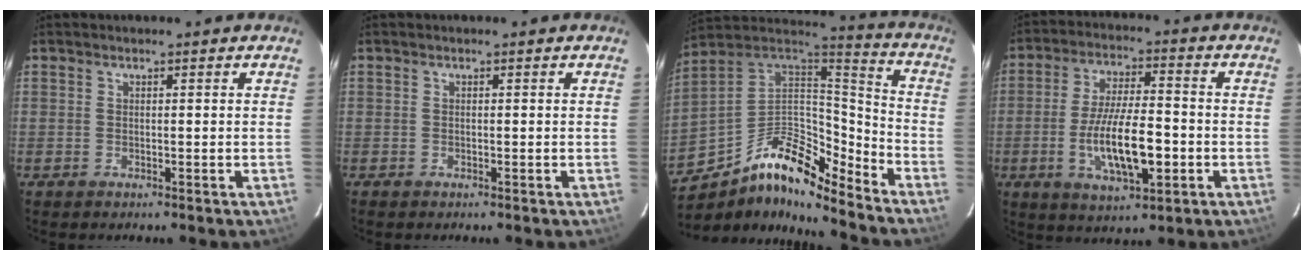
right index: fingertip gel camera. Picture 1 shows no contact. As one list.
[{"total": 0.0}, {"total": 17.2, "force": [-11.4, 6.2, 11.2], "torque": [-0.212, 0.008, -0.214]}, {"total": 12.9, "force": [-3.4, 4.0, 11.8], "torque": [-0.229, -0.010, -0.054]}]